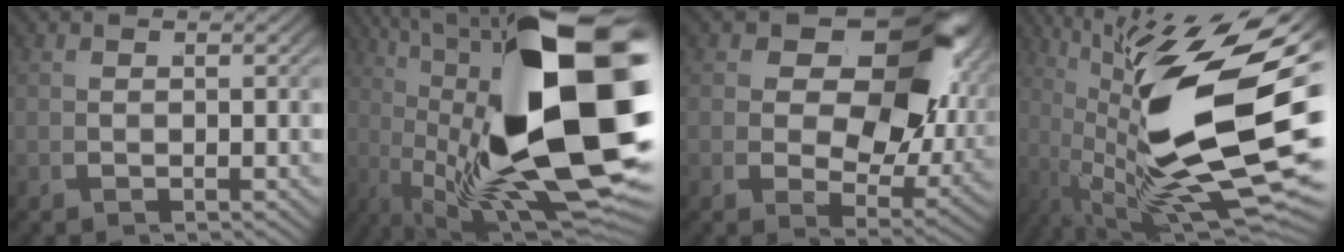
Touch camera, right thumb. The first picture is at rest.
{"total": 27.7, "force": [-0.7, 12.8, 24.5], "torque": [-0.409, -0.070, 0.035]}
{"total": 15.8, "force": [2.8, 9.2, 12.5], "torque": [-0.189, -0.019, 0.045]}
{"total": 21.3, "force": [0.0, 8.9, 19.4], "torque": [-0.327, -0.046, 0.038]}